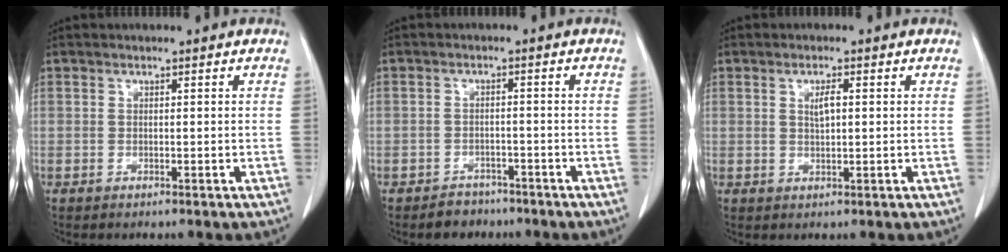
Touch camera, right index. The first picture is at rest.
{"total": 3.3, "force": [-2.6, 2.1, 0.0], "torque": [-0.006, 0.009, -0.036]}
{"total": 2.2, "force": [0.6, 0.5, 2.1], "torque": [-0.038, 0.001, 0.011]}